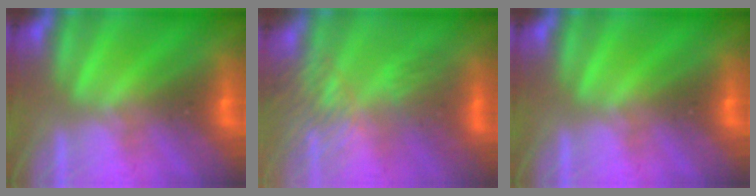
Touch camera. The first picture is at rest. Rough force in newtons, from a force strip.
{"total": 4.9}
{"total": 0.0}